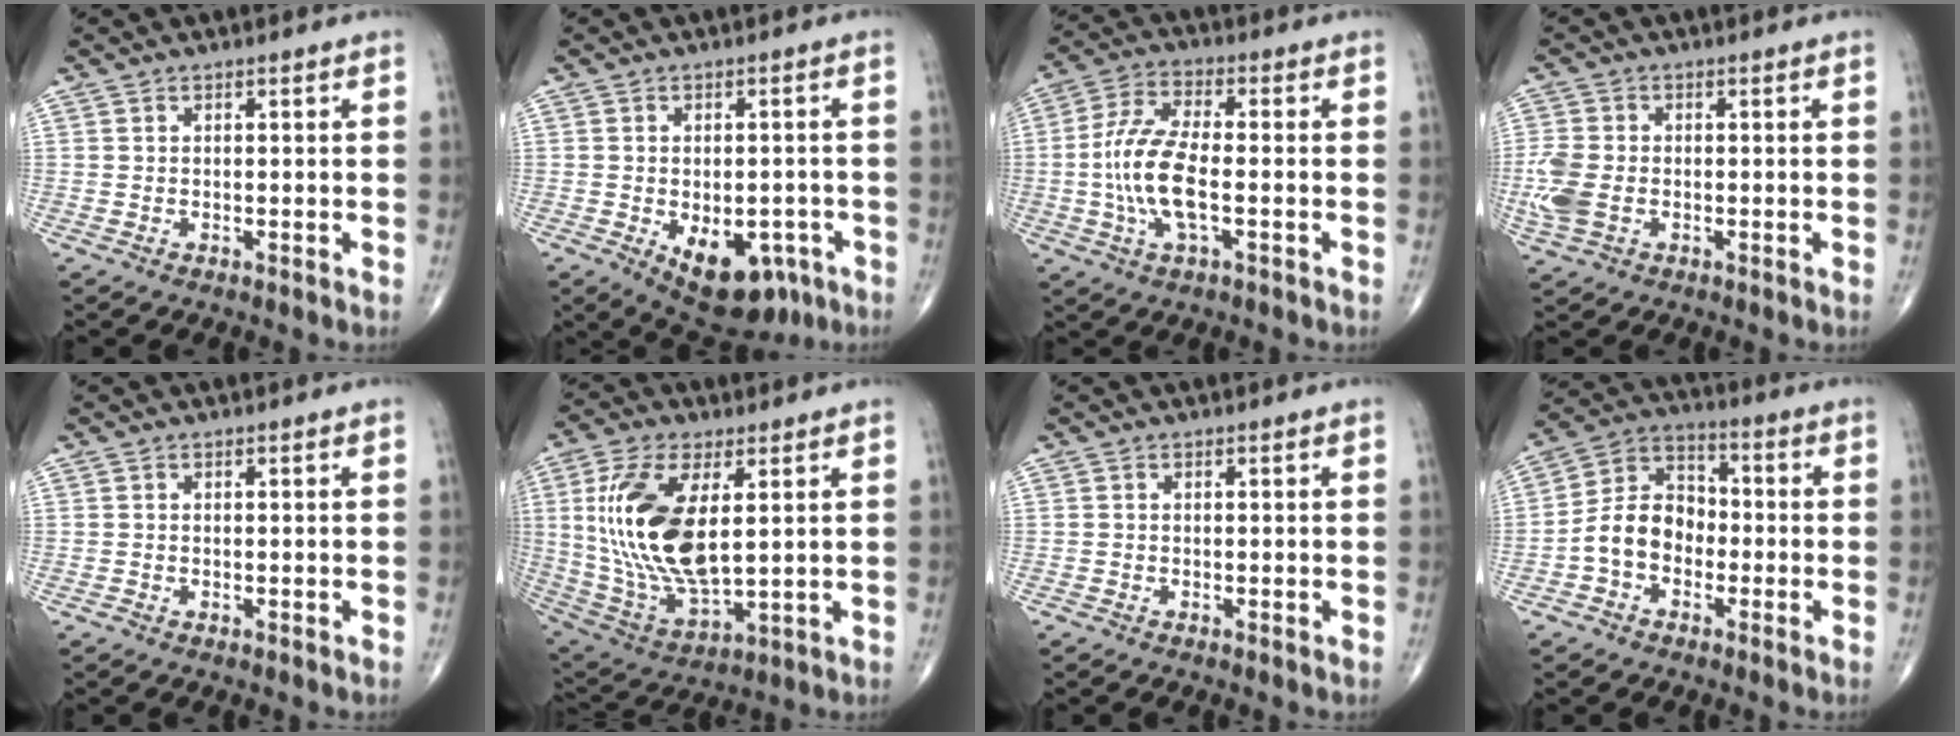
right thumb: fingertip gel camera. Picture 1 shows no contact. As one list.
[{"total": 12.5, "force": [-5.4, 7.3, 8.7], "torque": [-0.103, 0.010, -0.062]}, {"total": 11.8, "force": [-1.9, 4.5, 10.7], "torque": [-0.230, 0.016, -0.039]}, {"total": 6.8, "force": [-1.3, 4.7, 4.8], "torque": [-0.127, 0.004, -0.028]}, {"total": 0.0}, {"total": 20.1, "force": [3.5, 9.5, 17.4], "torque": [-0.354, -0.022, 0.076]}, {"total": 0.0}, {"total": 10.2, "force": [-2.7, 7.8, 6.1], "torque": [-0.090, 0.042, -0.064]}]